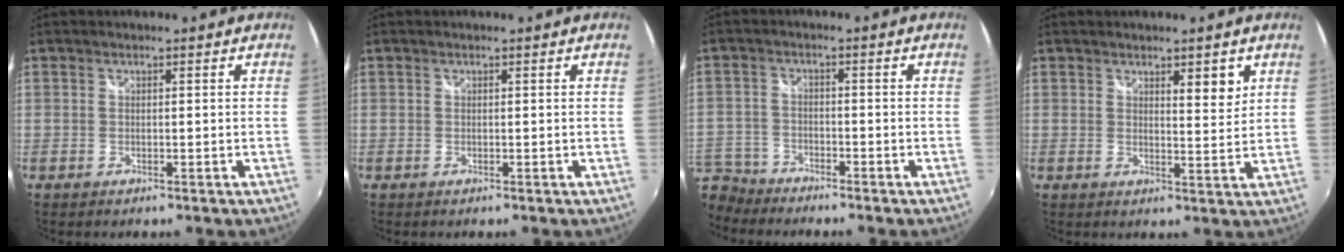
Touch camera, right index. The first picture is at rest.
{"total": 0.0}
{"total": 9.4, "force": [-7.8, 5.0, 1.7], "torque": [-0.073, -0.003, -0.155]}
{"total": 3.9, "force": [2.2, 1.0, 3.0], "torque": [-0.039, -0.002, 0.035]}